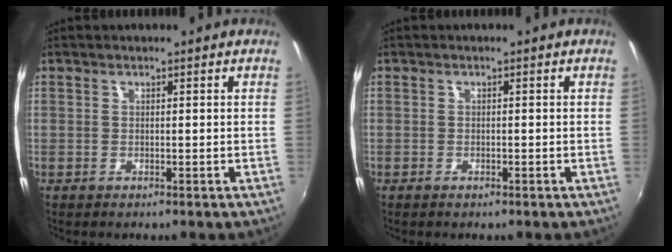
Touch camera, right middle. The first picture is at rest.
{"total": 0.7, "force": [-0.6, 0.4, 0.3], "torque": [-0.005, 0.000, -0.010]}